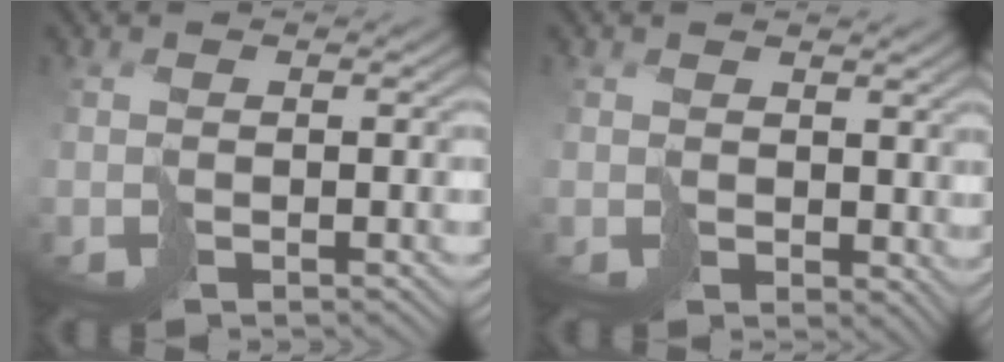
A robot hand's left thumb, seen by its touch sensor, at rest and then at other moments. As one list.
[{"total": 2.8, "force": [1.3, 2.0, 1.5], "torque": [-0.036, -0.007, 0.024]}]